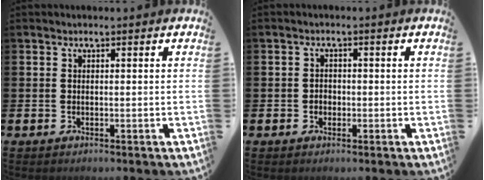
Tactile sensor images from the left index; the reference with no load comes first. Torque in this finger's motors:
{"motor_torque": [0.00, 0.04, 0.08, 0.02]}